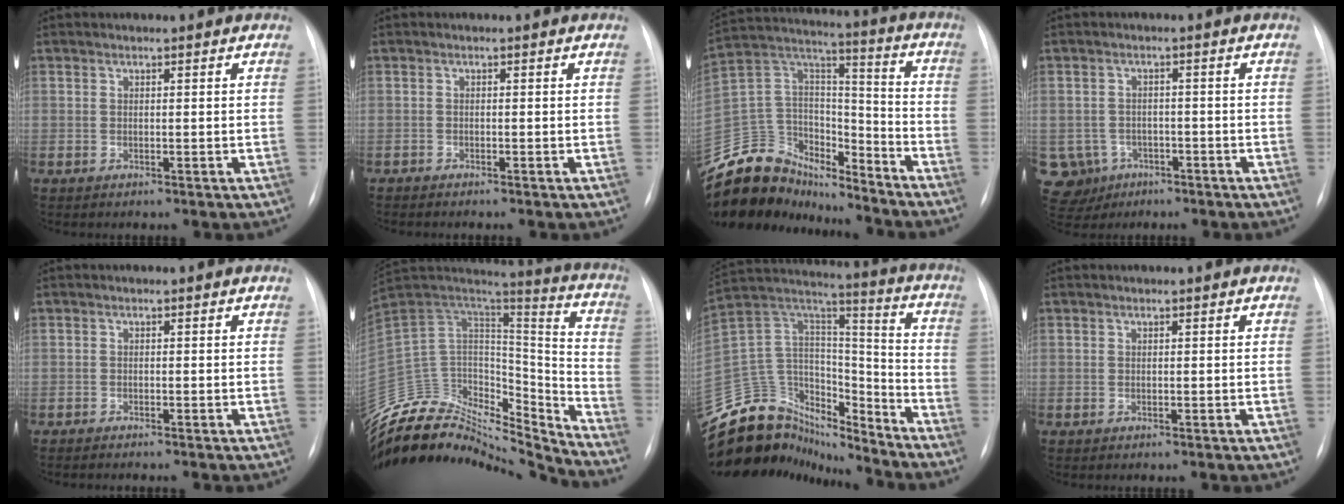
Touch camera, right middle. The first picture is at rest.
{"total": 1.7, "force": [-1.5, -0.6, -0.4], "torque": [0.006, -0.012, -0.030]}
{"total": 18.0, "force": [-15.6, 8.3, 3.3], "torque": [-0.077, 0.080, -0.265]}
{"total": 7.2, "force": [-3.2, 6.4, 0.8], "torque": [-0.031, 0.006, -0.037]}
{"total": 2.5, "force": [-2.2, 0.0, 1.2], "torque": [-0.021, -0.007, -0.026]}
{"total": 27.4, "force": [-26.1, 6.0, 5.7], "torque": [-0.125, 0.050, -0.409]}
{"total": 24.3, "force": [-21.6, 8.7, 6.8], "torque": [-0.174, 0.046, -0.355]}
{"total": 0.0}